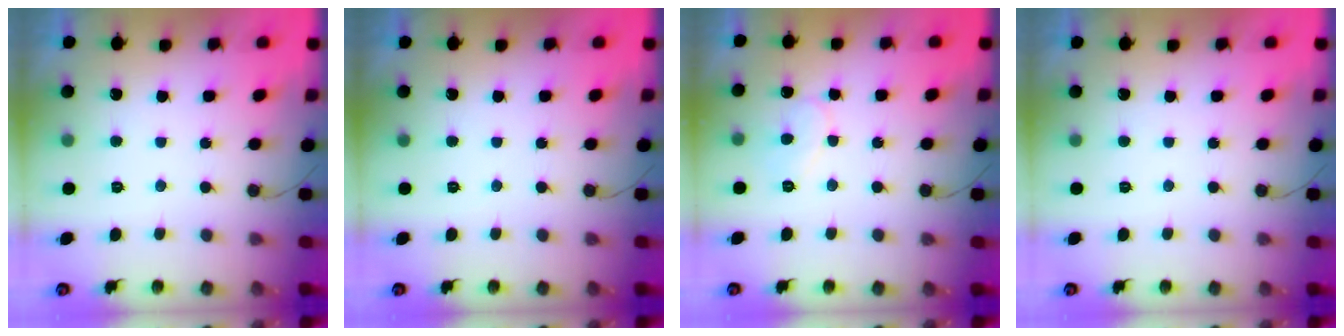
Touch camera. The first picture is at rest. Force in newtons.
{"total": 0.0}
{"total": 7.2, "press": 7.1, "slide": 0.5}
{"total": 1.9, "press": 1.9, "slide": 0.1}